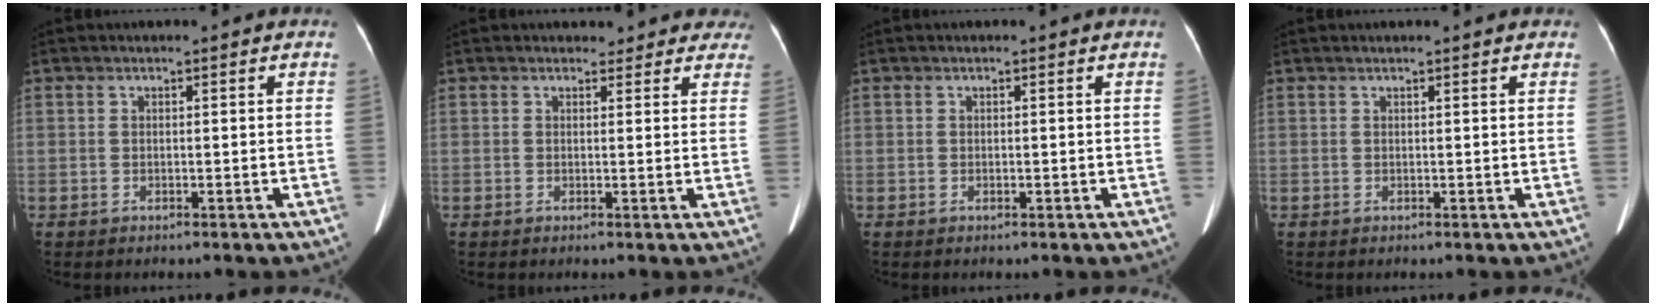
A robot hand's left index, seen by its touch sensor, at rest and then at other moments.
{"total": 5.8, "force": [5.1, 2.7, 0.1], "torque": [0.030, -0.003, 0.034]}
{"total": 0.0}
{"total": 2.3, "force": [2.0, 0.2, 1.0], "torque": [-0.012, 0.025, 0.022]}